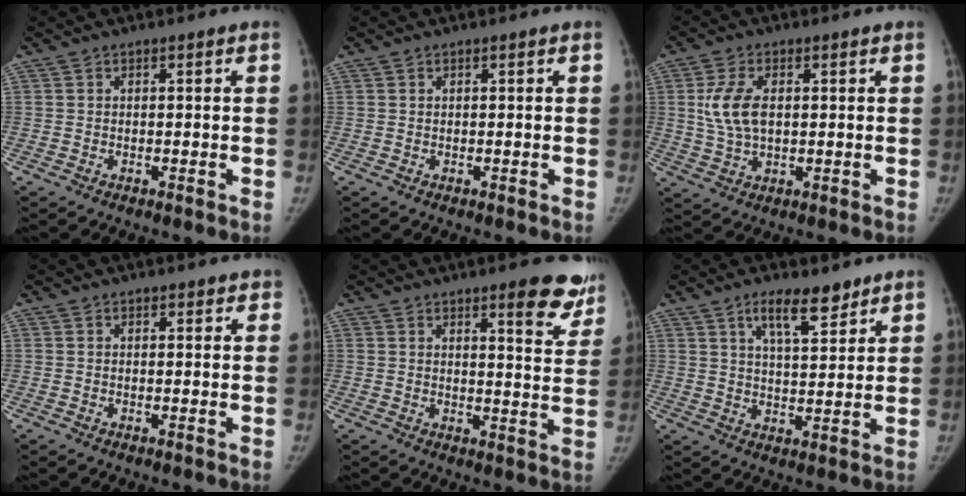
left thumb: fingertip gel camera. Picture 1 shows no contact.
{"total": 0.0}
{"total": 7.9, "force": [1.3, 4.5, 6.4], "torque": [-0.133, -0.004, 0.030]}
{"total": 1.5, "force": [1.1, 0.8, 0.5], "torque": [0.009, -0.005, 0.009]}
{"total": 10.1, "force": [7.1, 2.6, 6.8], "torque": [-0.047, -0.043, 0.080]}
{"total": 8.1, "force": [5.6, 2.6, 5.3], "torque": [-0.068, -0.038, 0.094]}